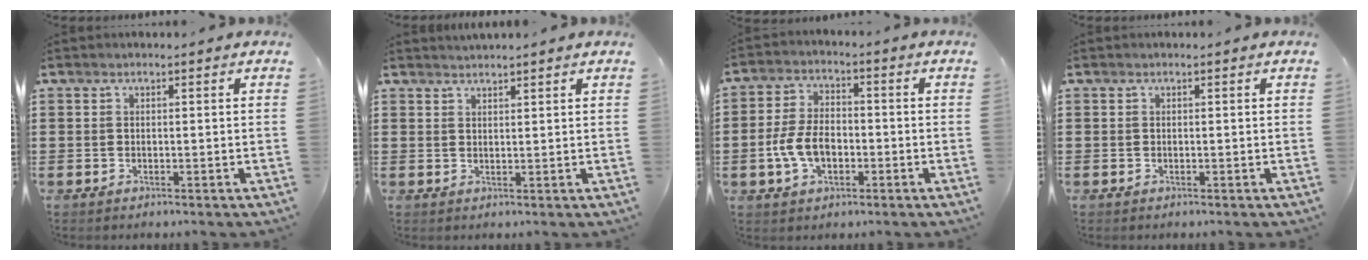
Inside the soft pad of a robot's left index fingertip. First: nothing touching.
{"total": 1.4, "force": [1.4, -0.1, 0.1], "torque": [-0.004, 0.002, 0.028]}
{"total": 7.0, "force": [-1.8, 4.1, 5.3], "torque": [-0.126, 0.000, -0.040]}
{"total": 0.0}